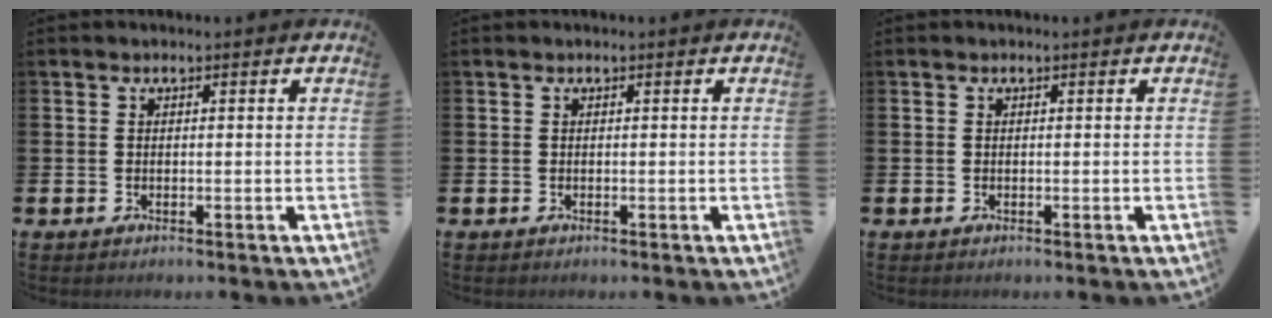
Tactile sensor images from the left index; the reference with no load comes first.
{"total": 0.0}
{"total": 0.0}